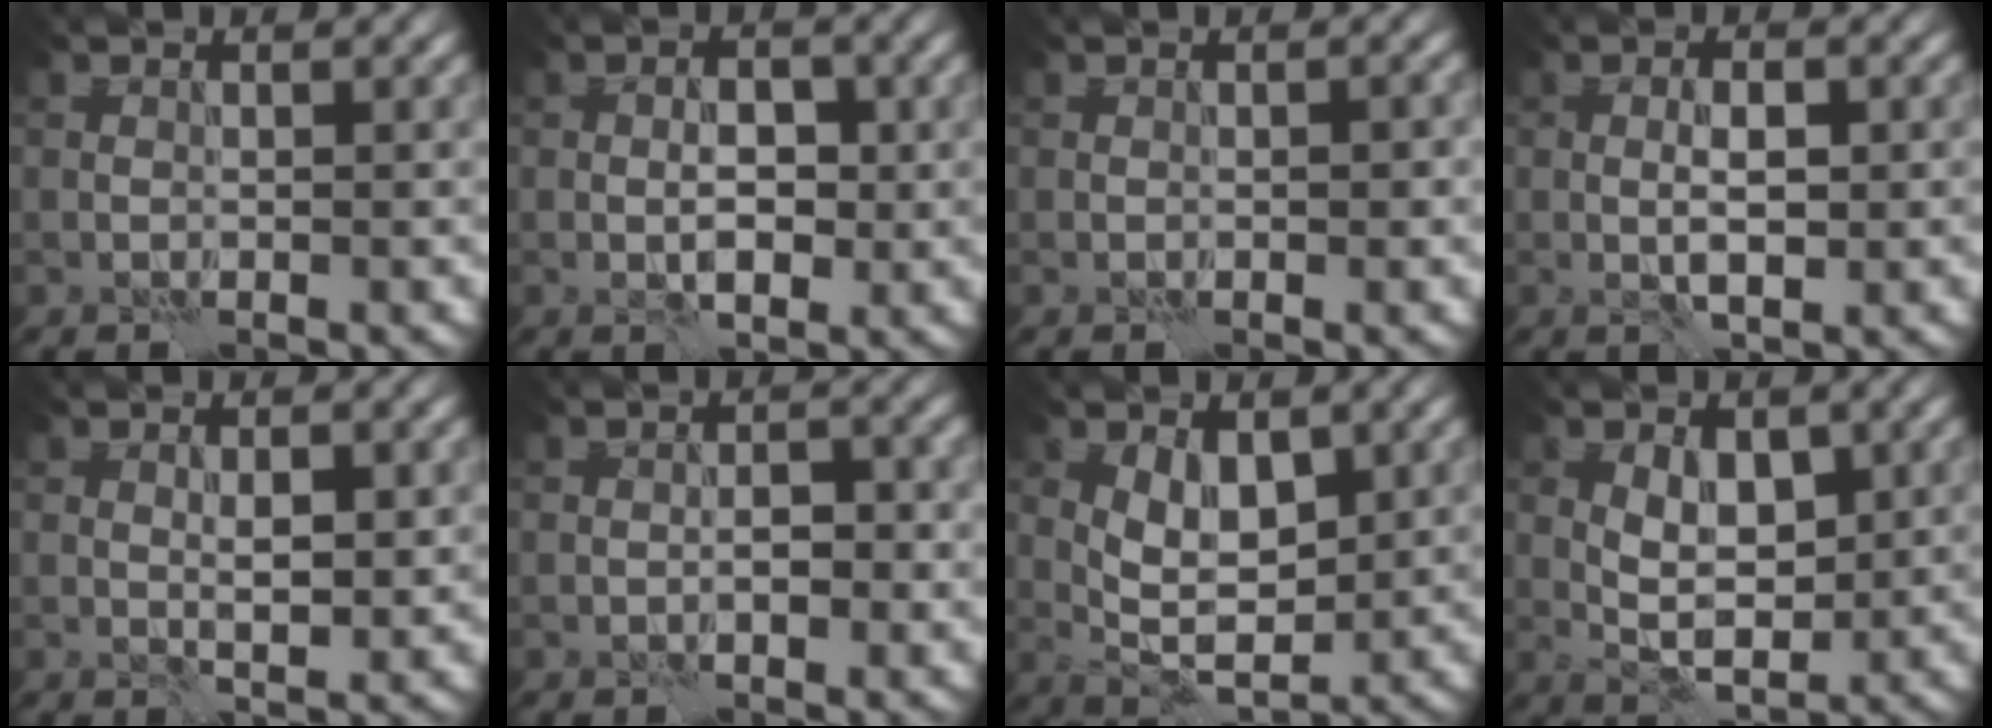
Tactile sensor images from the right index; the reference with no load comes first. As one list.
[{"total": 3.1, "force": [-0.5, 1.6, 2.6], "torque": [-0.032, 0.000, -0.011]}, {"total": 1.2, "force": [-0.1, 0.5, 1.1], "torque": [-0.015, 0.001, -0.001]}, {"total": 2.8, "force": [-0.4, 1.0, 2.6], "torque": [-0.042, 0.001, -0.007]}, {"total": 2.4, "force": [0.2, 0.8, 2.2], "torque": [-0.038, -0.004, 0.004]}, {"total": 2.8, "force": [-0.5, 1.5, 2.3], "torque": [-0.018, 0.003, -0.015]}, {"total": 3.7, "force": [0.6, 1.9, 3.1], "torque": [-0.050, -0.007, 0.013]}, {"total": 3.7, "force": [0.2, 2.0, 3.1], "torque": [-0.046, -0.004, 0.004]}]